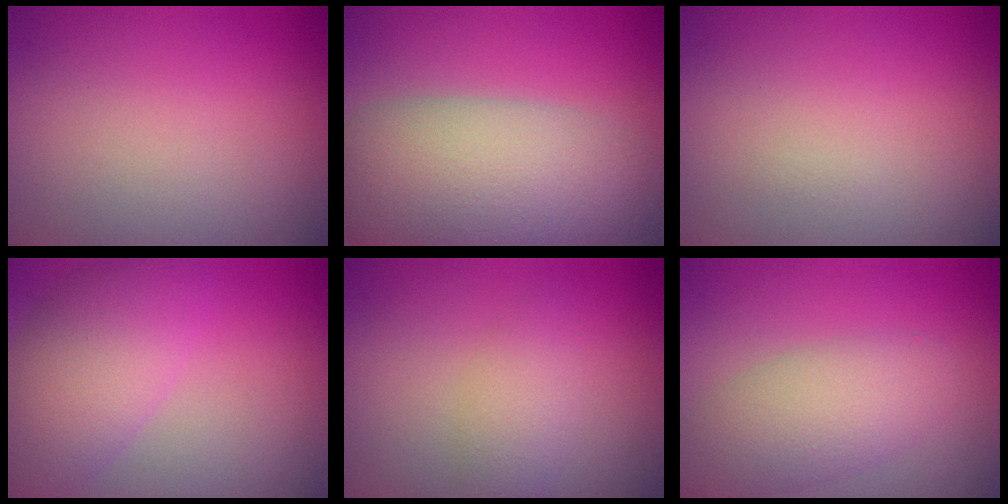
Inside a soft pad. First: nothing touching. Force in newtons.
{"total": 9.4, "press": 9.4, "slide": 0.5}
{"total": 0.0}
{"total": 6.4, "press": 6.4, "slide": 0.3}
{"total": 2.2, "press": 2.2, "slide": 0.1}
{"total": 4.5, "press": 4.5, "slide": 0.4}